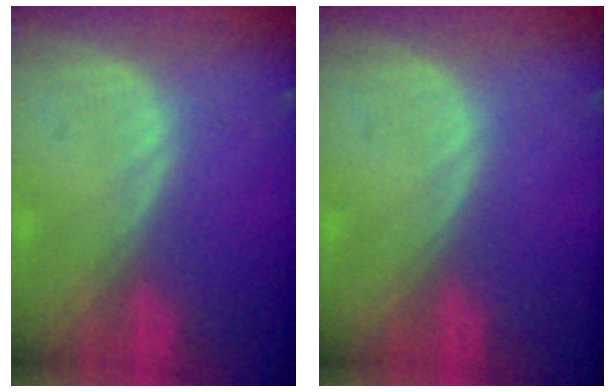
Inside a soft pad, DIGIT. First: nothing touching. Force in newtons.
{"total": 0.0}